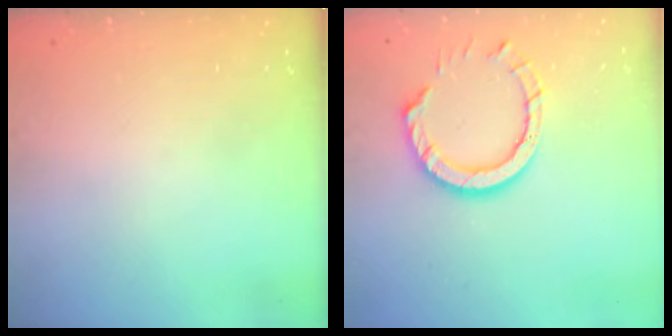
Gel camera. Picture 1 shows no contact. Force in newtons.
{"total": 10.6, "press": 10.6, "slide": 0.9}